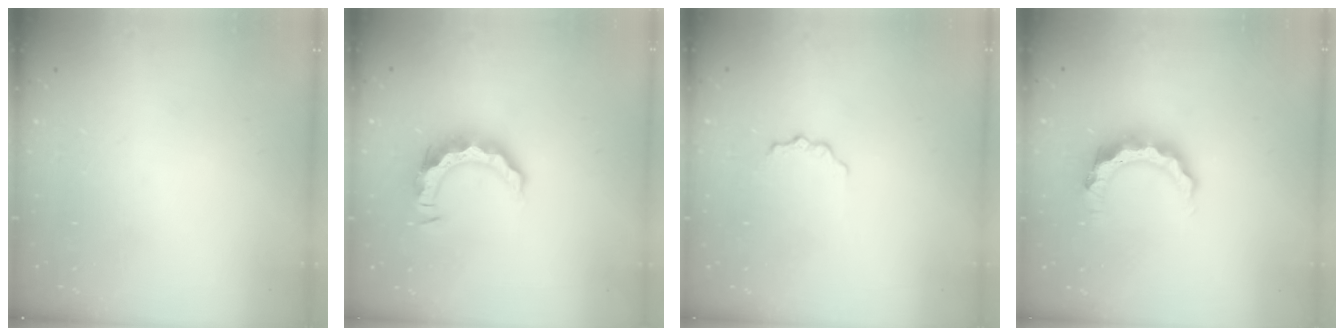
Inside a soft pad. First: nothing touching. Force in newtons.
{"total": 9.2, "press": 9.1, "slide": 1.0}
{"total": 3.7, "press": 3.7, "slide": 0.4}
{"total": 8.9, "press": 8.9, "slide": 0.4}